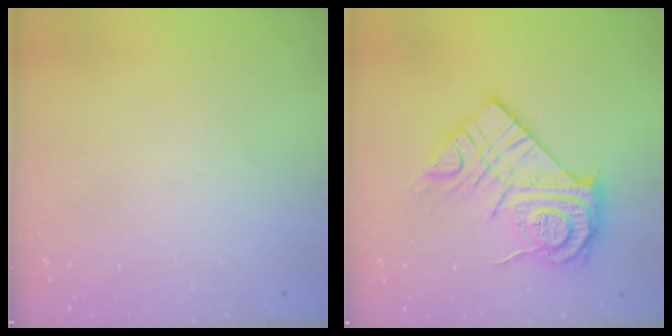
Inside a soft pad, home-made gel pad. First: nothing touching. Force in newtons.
{"total": 18.5, "press": 18.4, "slide": 1.5}